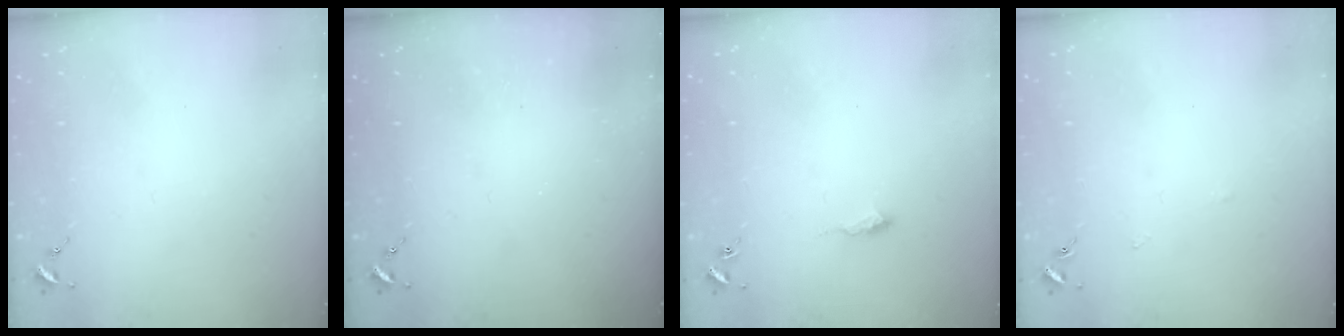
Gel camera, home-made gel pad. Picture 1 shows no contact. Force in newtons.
{"total": 0.0}
{"total": 5.7, "press": 5.7, "slide": 0.6}
{"total": 3.1, "press": 3.1, "slide": 0.4}